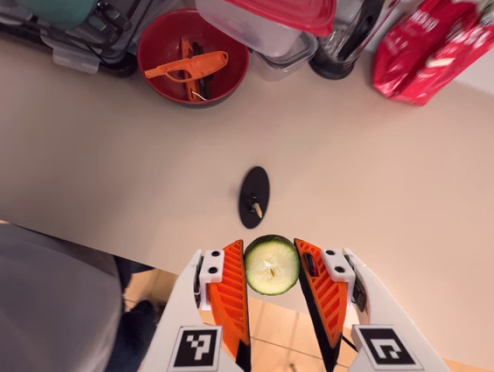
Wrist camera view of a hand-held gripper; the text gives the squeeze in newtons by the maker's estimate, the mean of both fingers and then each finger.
{"total": 6.4, "left": 6.1, "right": 6.7}